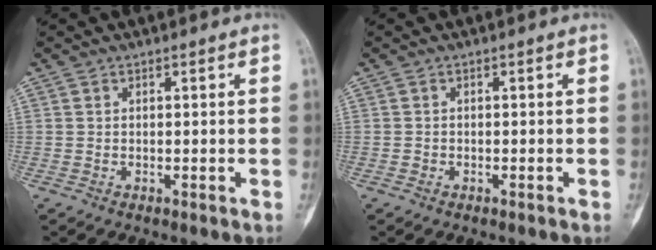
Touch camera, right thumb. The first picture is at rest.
{"total": 0.6, "force": [-0.4, 0.4, 0.2], "torque": [-0.003, 0.005, -0.006]}